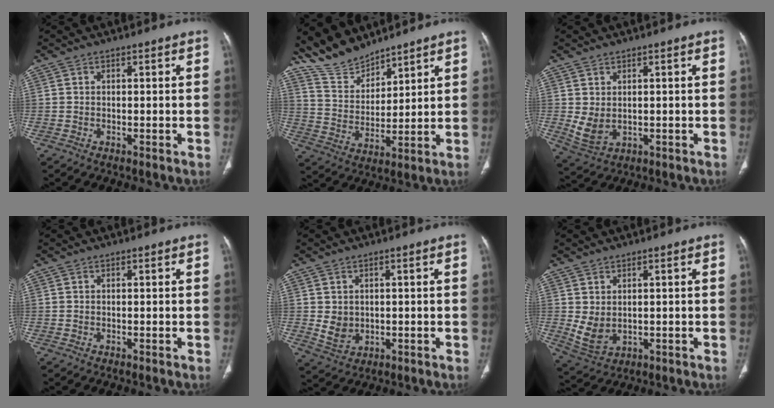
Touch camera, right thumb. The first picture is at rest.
{"total": 10.2, "force": [9.4, 3.3, 2.3], "torque": [-0.030, -0.047, 0.194]}
{"total": 4.5, "force": [0.5, 3.0, 3.3], "torque": [-0.065, -0.006, 0.028]}
{"total": 0.0}
{"total": 4.0, "force": [0.4, 3.3, 2.2], "torque": [-0.026, -0.009, 0.024]}
{"total": 5.0, "force": [0.7, 3.4, 3.6], "torque": [-0.068, -0.007, 0.035]}